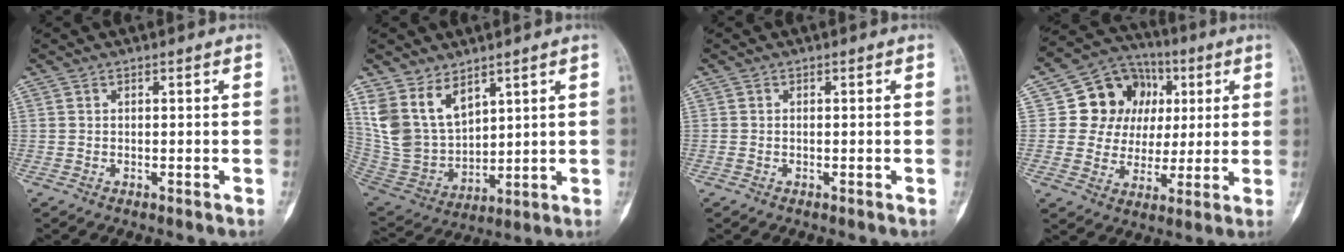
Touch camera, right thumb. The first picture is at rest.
{"total": 12.7, "force": [7.2, 7.6, 7.2], "torque": [-0.117, -0.032, 0.171]}
{"total": 0.5, "force": [-0.1, 0.3, 0.4], "torque": [-0.011, 0.002, -0.002]}
{"total": 14.1, "force": [3.3, 12.4, 5.7], "torque": [-0.036, 0.011, 0.056]}